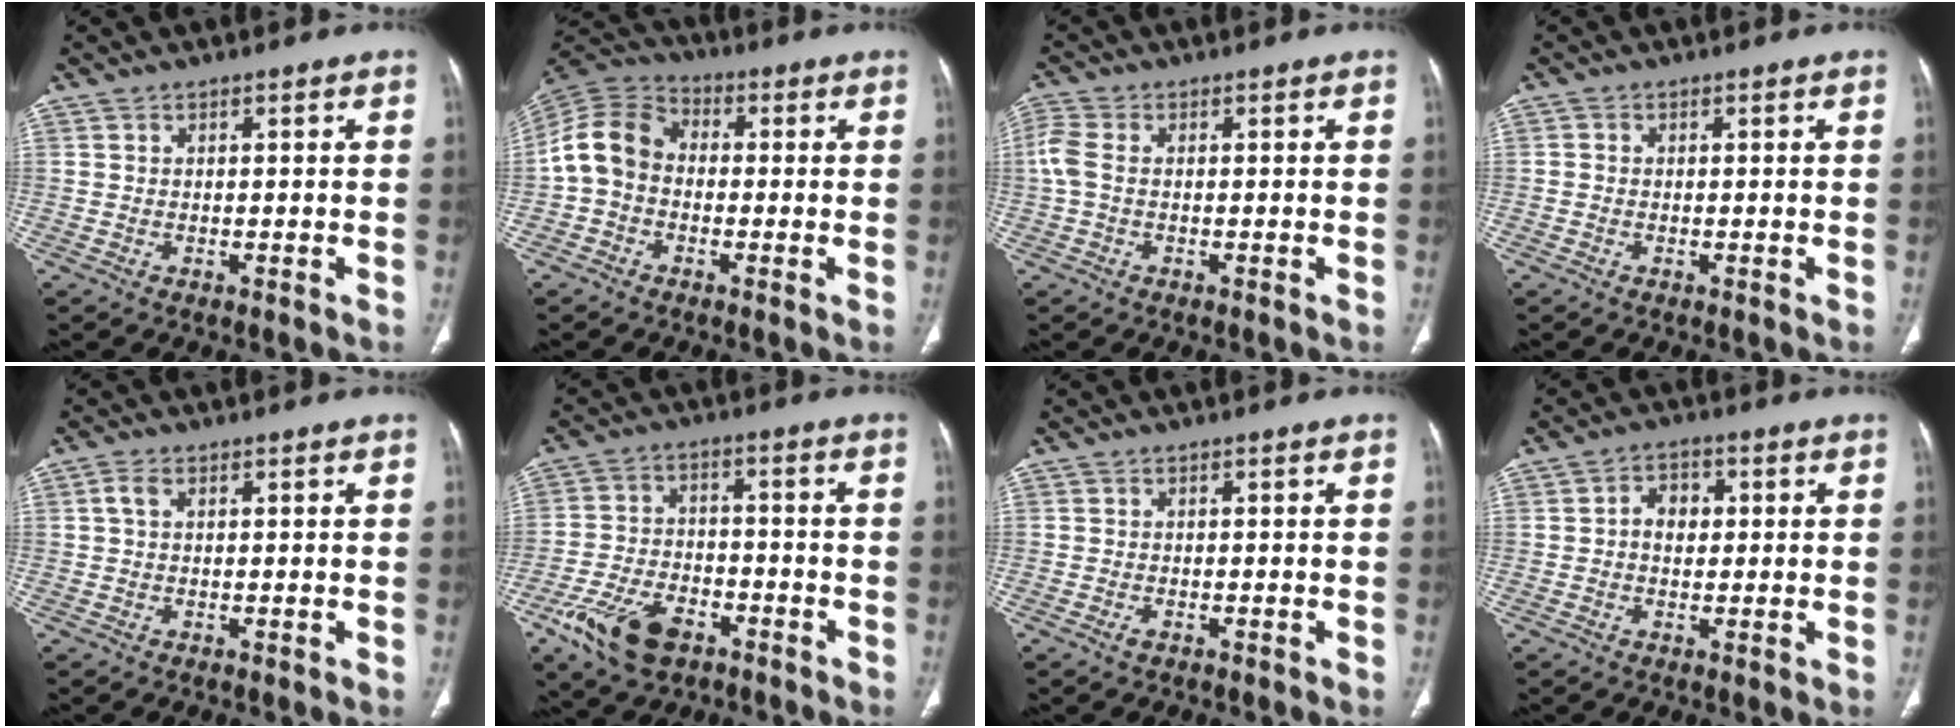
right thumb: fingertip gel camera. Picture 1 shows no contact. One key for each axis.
{"total": 10.1, "fx": -1.0, "fy": 8.0, "fz": 6.1, "tx": -0.112, "ty": 0.031, "tz": -0.035}
{"total": 3.9, "fx": 0.0, "fy": 2.4, "fz": 3.1, "tx": -0.095, "ty": 0.009, "tz": -0.005}
{"total": 0.6, "fx": -0.2, "fy": 0.5, "fz": 0.3, "tx": -0.003, "ty": 0.002, "tz": -0.008}
{"total": 1.7, "fx": 0.4, "fy": 1.0, "fz": 1.3, "tx": -0.033, "ty": 0.009, "tz": 0.009}
{"total": 12.4, "fx": -7.0, "fy": 6.8, "fz": 7.6, "tx": -0.139, "ty": 0.022, "tz": -0.126}
{"total": 0.9, "fx": -0.6, "fy": 0.5, "fz": 0.6, "tx": -0.016, "ty": 0.002, "tz": -0.011}
{"total": 4.5, "fx": 0.3, "fy": 3.4, "fz": 2.9, "tx": -0.029, "ty": 0.011, "tz": -0.002}